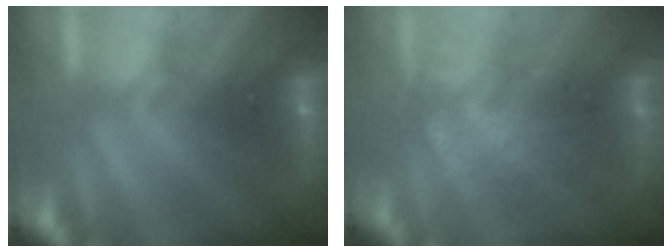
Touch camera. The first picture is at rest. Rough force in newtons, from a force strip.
{"total": 4.4}